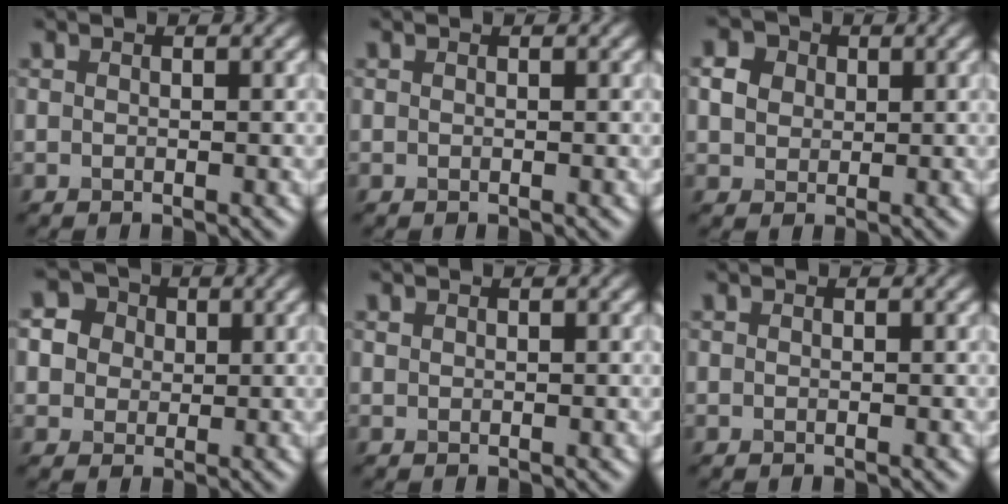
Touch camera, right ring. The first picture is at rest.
{"total": 0.0}
{"total": 1.0, "force": [0.2, 1.0, -0.2], "torque": [-0.019, 0.005, 0.031]}
{"total": 2.9, "force": [1.0, 2.7, 0.4], "torque": [-0.024, 0.015, 0.032]}
{"total": 1.0, "force": [-0.2, -0.7, -0.7], "torque": [-0.003, -0.004, 0.016]}
{"total": 0.0}